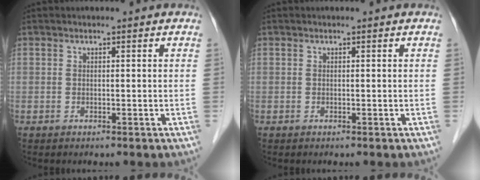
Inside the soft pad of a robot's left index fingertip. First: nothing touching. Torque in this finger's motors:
{"motor_torque": [-0.04, -0.03, -0.03, 0.00]}